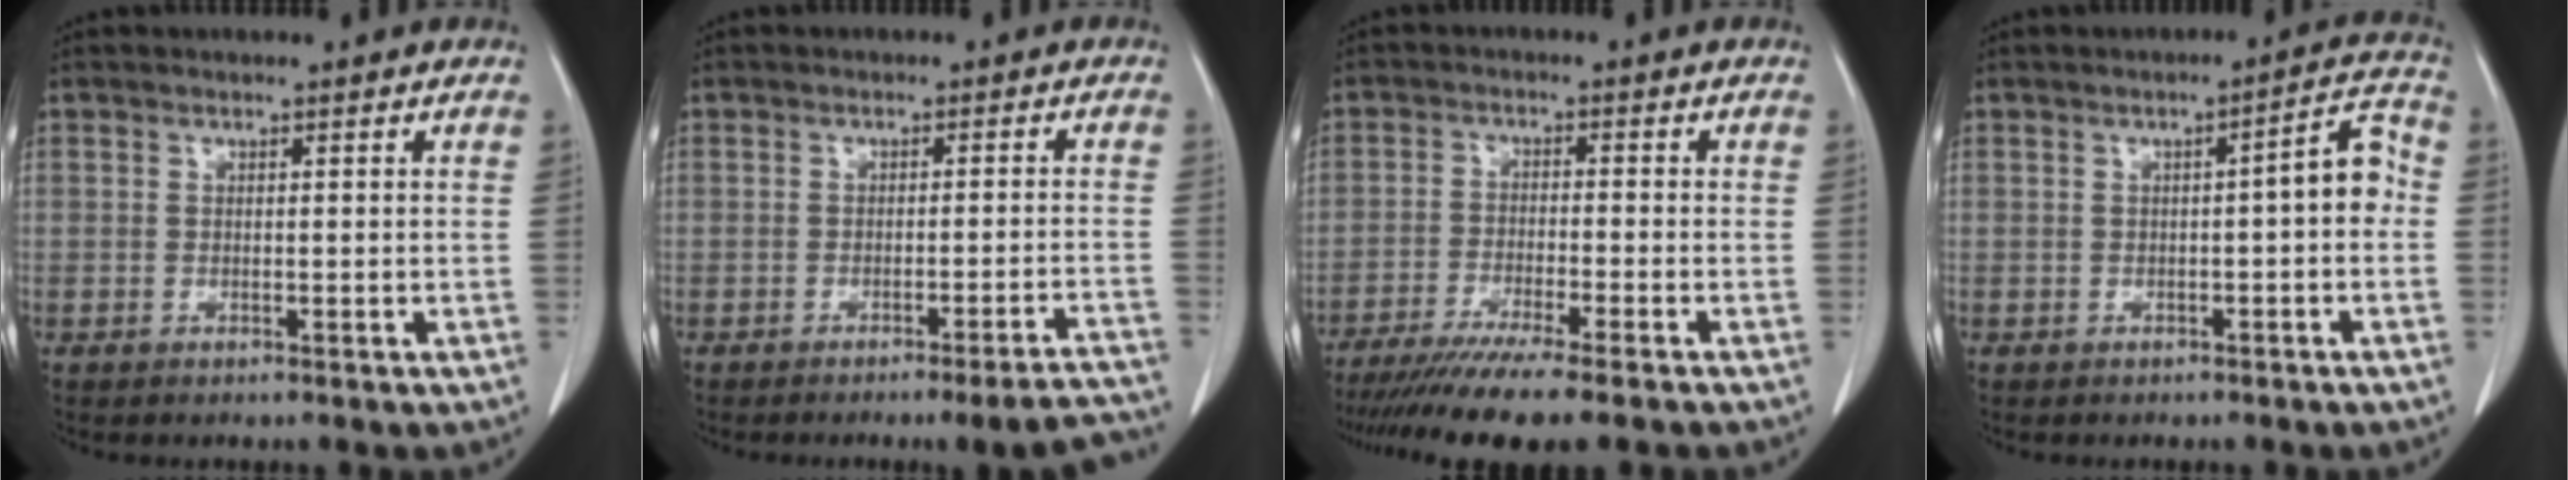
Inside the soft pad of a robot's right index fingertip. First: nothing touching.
{"total": 9.7, "force": [-9.0, 0.0, 3.6], "torque": [-0.015, 0.006, -0.108]}
{"total": 11.7, "force": [-9.7, -0.7, 6.5], "torque": [-0.084, -0.031, -0.152]}
{"total": 5.0, "force": [-0.4, 1.0, 4.9], "torque": [-0.058, 0.021, -0.009]}